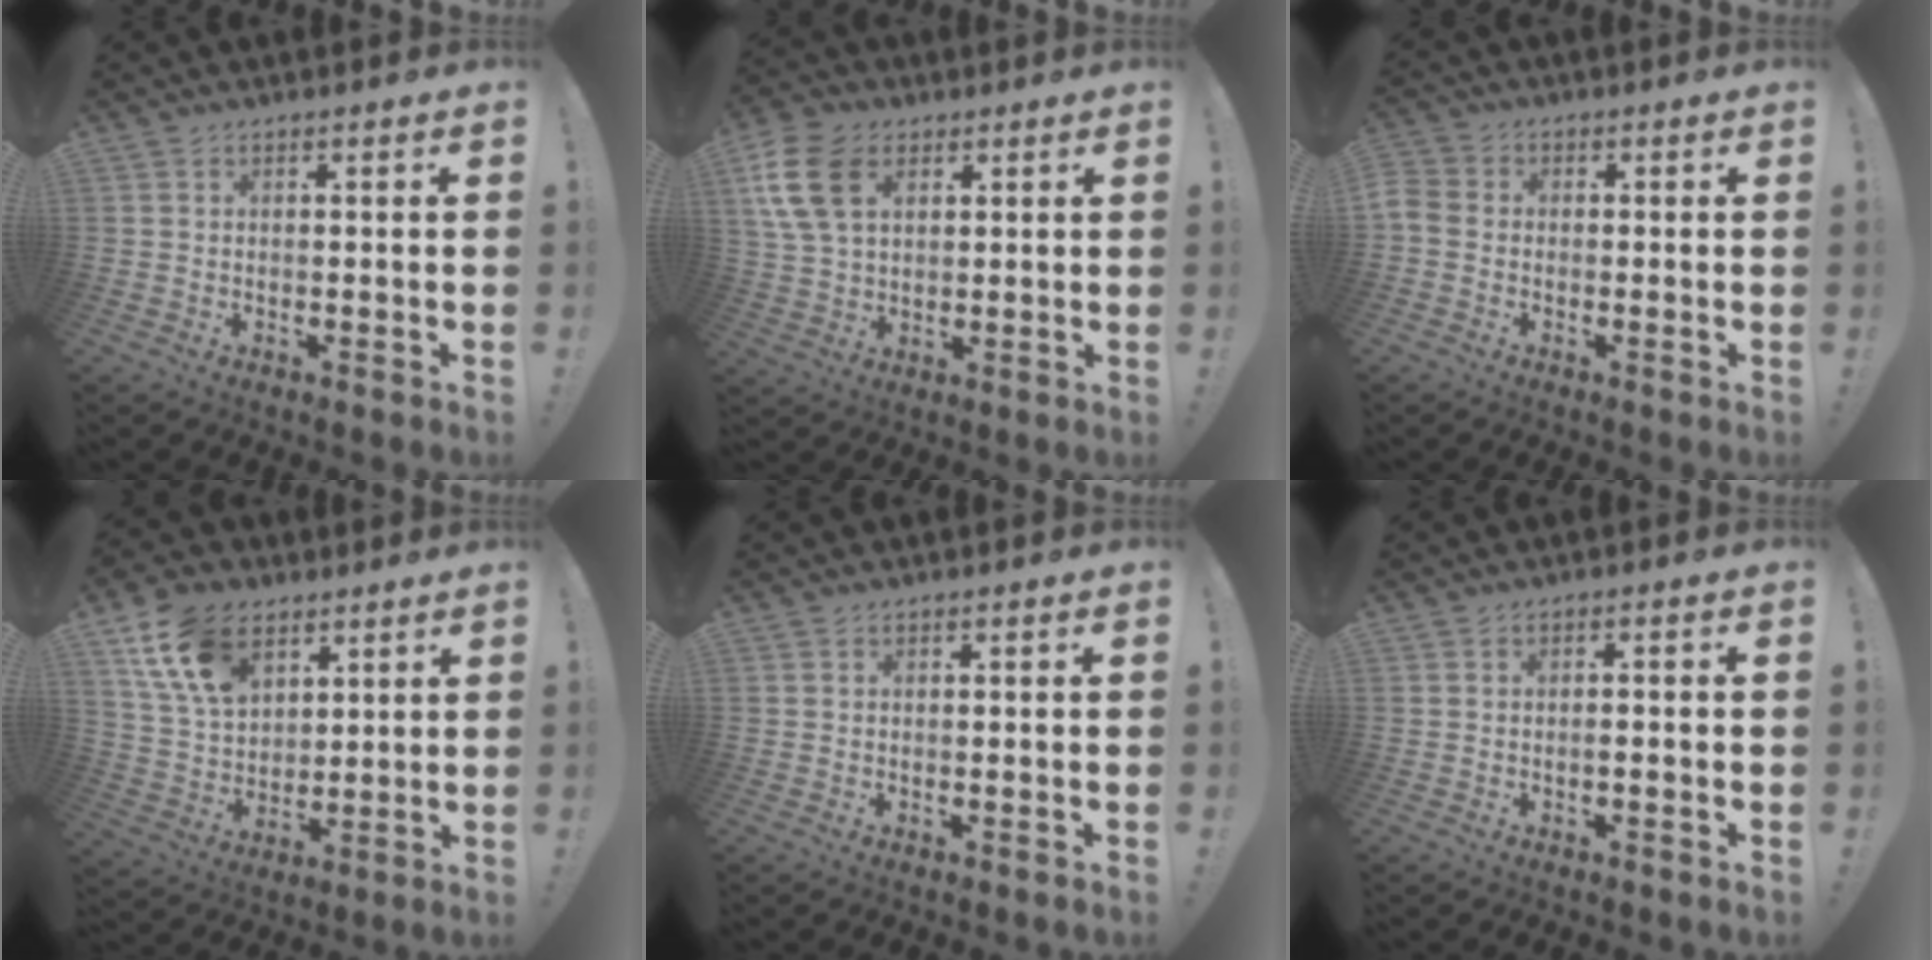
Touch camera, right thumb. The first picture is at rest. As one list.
[{"total": 14.1, "force": [5.4, 9.5, 8.9], "torque": [-0.175, -0.008, 0.103]}, {"total": 3.2, "force": [-0.9, 2.6, 1.7], "torque": [-0.040, 0.008, -0.018]}, {"total": 14.9, "force": [7.9, 9.7, 8.0], "torque": [-0.137, -0.027, 0.155]}, {"total": 0.0}, {"total": 1.3, "force": [-0.8, 0.0, 1.1], "torque": [-0.019, 0.001, -0.014]}]